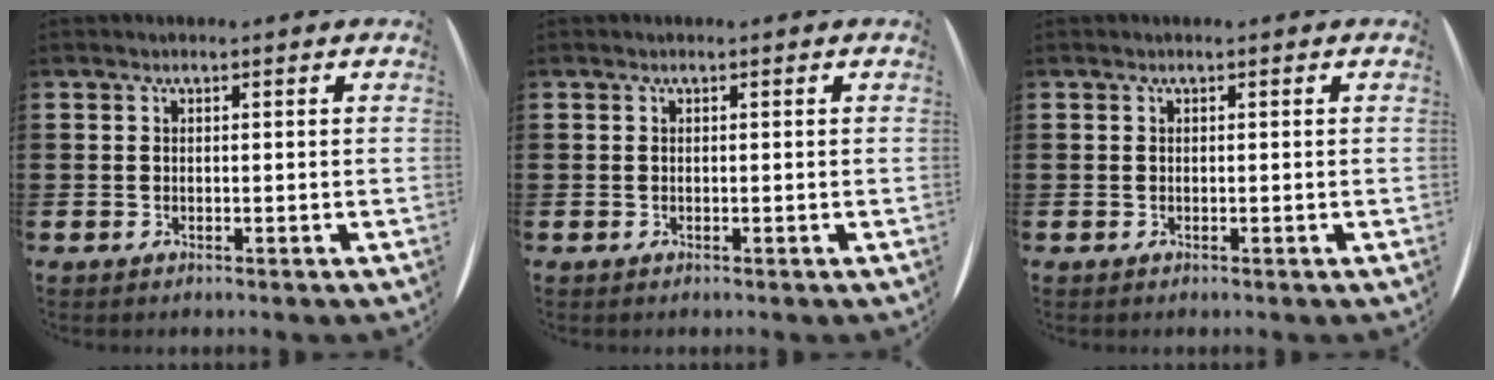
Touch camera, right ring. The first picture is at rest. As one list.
[{"total": 0.0}, {"total": 0.0}]